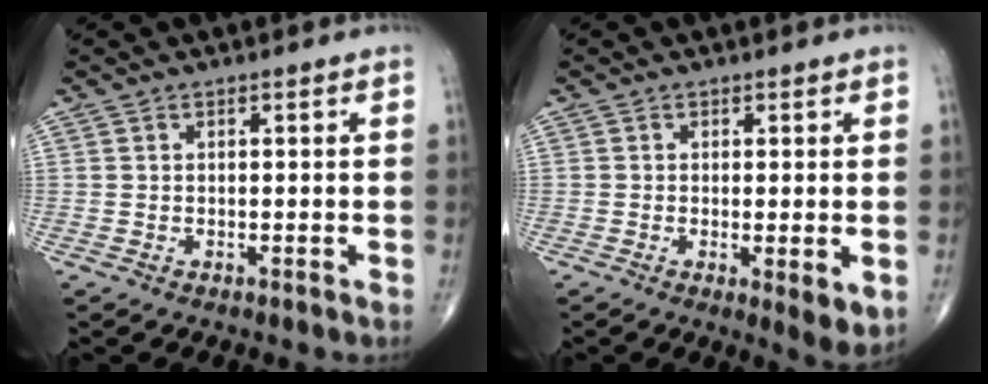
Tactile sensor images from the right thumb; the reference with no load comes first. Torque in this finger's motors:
{"motor_torque": [-0.06, 0.24, -0.22, -0.21, 0.00]}